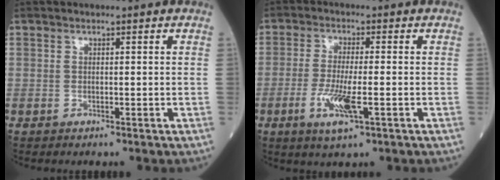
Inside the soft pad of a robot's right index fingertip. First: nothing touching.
{"total": 6.6, "force": [-2.4, 0.8, 6.1], "torque": [-0.131, -0.015, -0.040]}